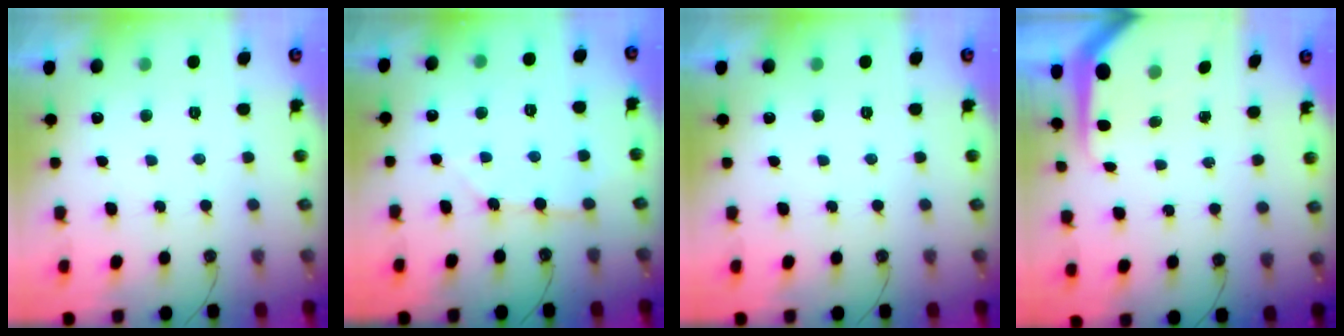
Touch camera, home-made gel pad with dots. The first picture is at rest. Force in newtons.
{"total": 3.4, "press": 3.4, "slide": 0.2}
{"total": 0.0}
{"total": 5.9, "press": 5.8, "slide": 0.4}